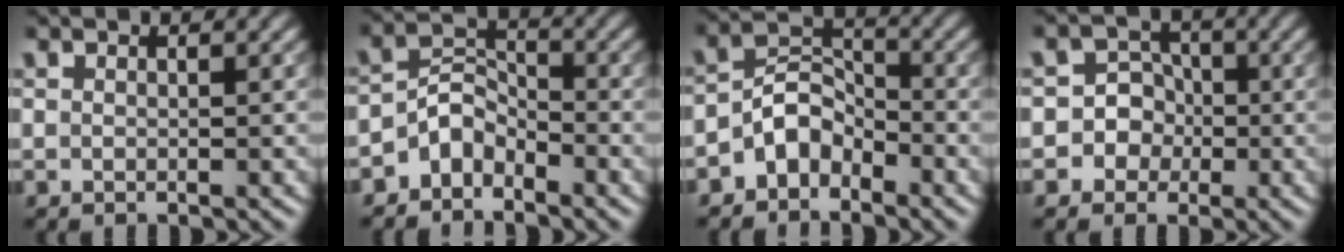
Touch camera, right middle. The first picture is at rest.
{"total": 3.2, "force": [-2.4, 1.8, 1.2], "torque": [-0.020, 0.013, -0.054]}
{"total": 3.7, "force": [-2.5, 2.2, 1.6], "torque": [-0.025, 0.013, -0.055]}
{"total": 5.7, "force": [-1.3, 5.5, 0.9], "torque": [0.013, 0.025, -0.052]}